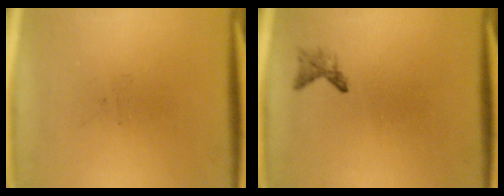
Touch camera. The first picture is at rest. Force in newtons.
{"total": 1.1}